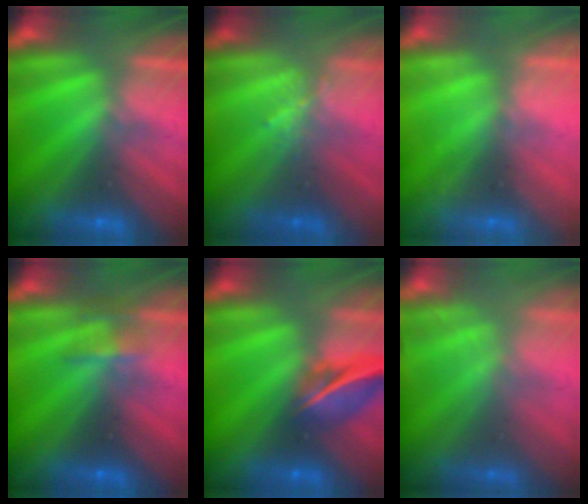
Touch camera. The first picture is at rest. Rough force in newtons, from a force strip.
{"total": 1.1}
{"total": 2.1}
{"total": 3.2}
{"total": 6.1}
{"total": 2.5}